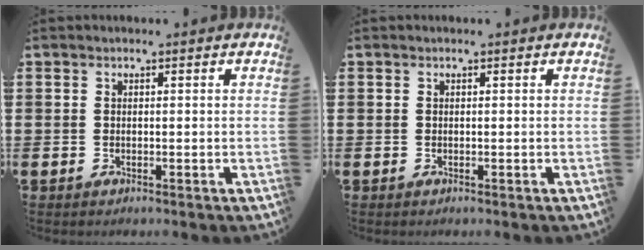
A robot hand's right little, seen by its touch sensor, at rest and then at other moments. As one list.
[{"total": 0.0}]